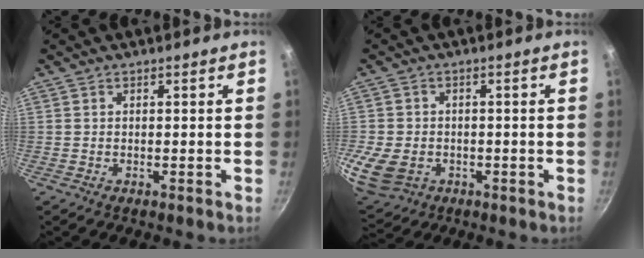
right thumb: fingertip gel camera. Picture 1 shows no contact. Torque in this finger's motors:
{"motor_torque": [0.64, 2.53, 1.85, -0.08, 0.76]}